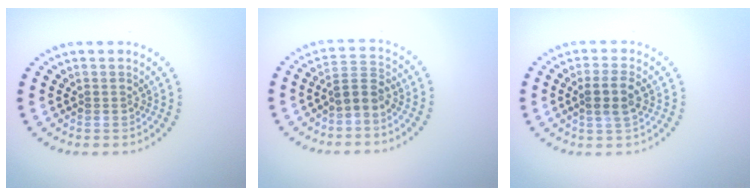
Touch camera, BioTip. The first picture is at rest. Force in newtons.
{"total": 2.5, "press": 2.2, "slide": 1.1}
{"total": 2.4, "press": 2.3, "slide": 0.8}